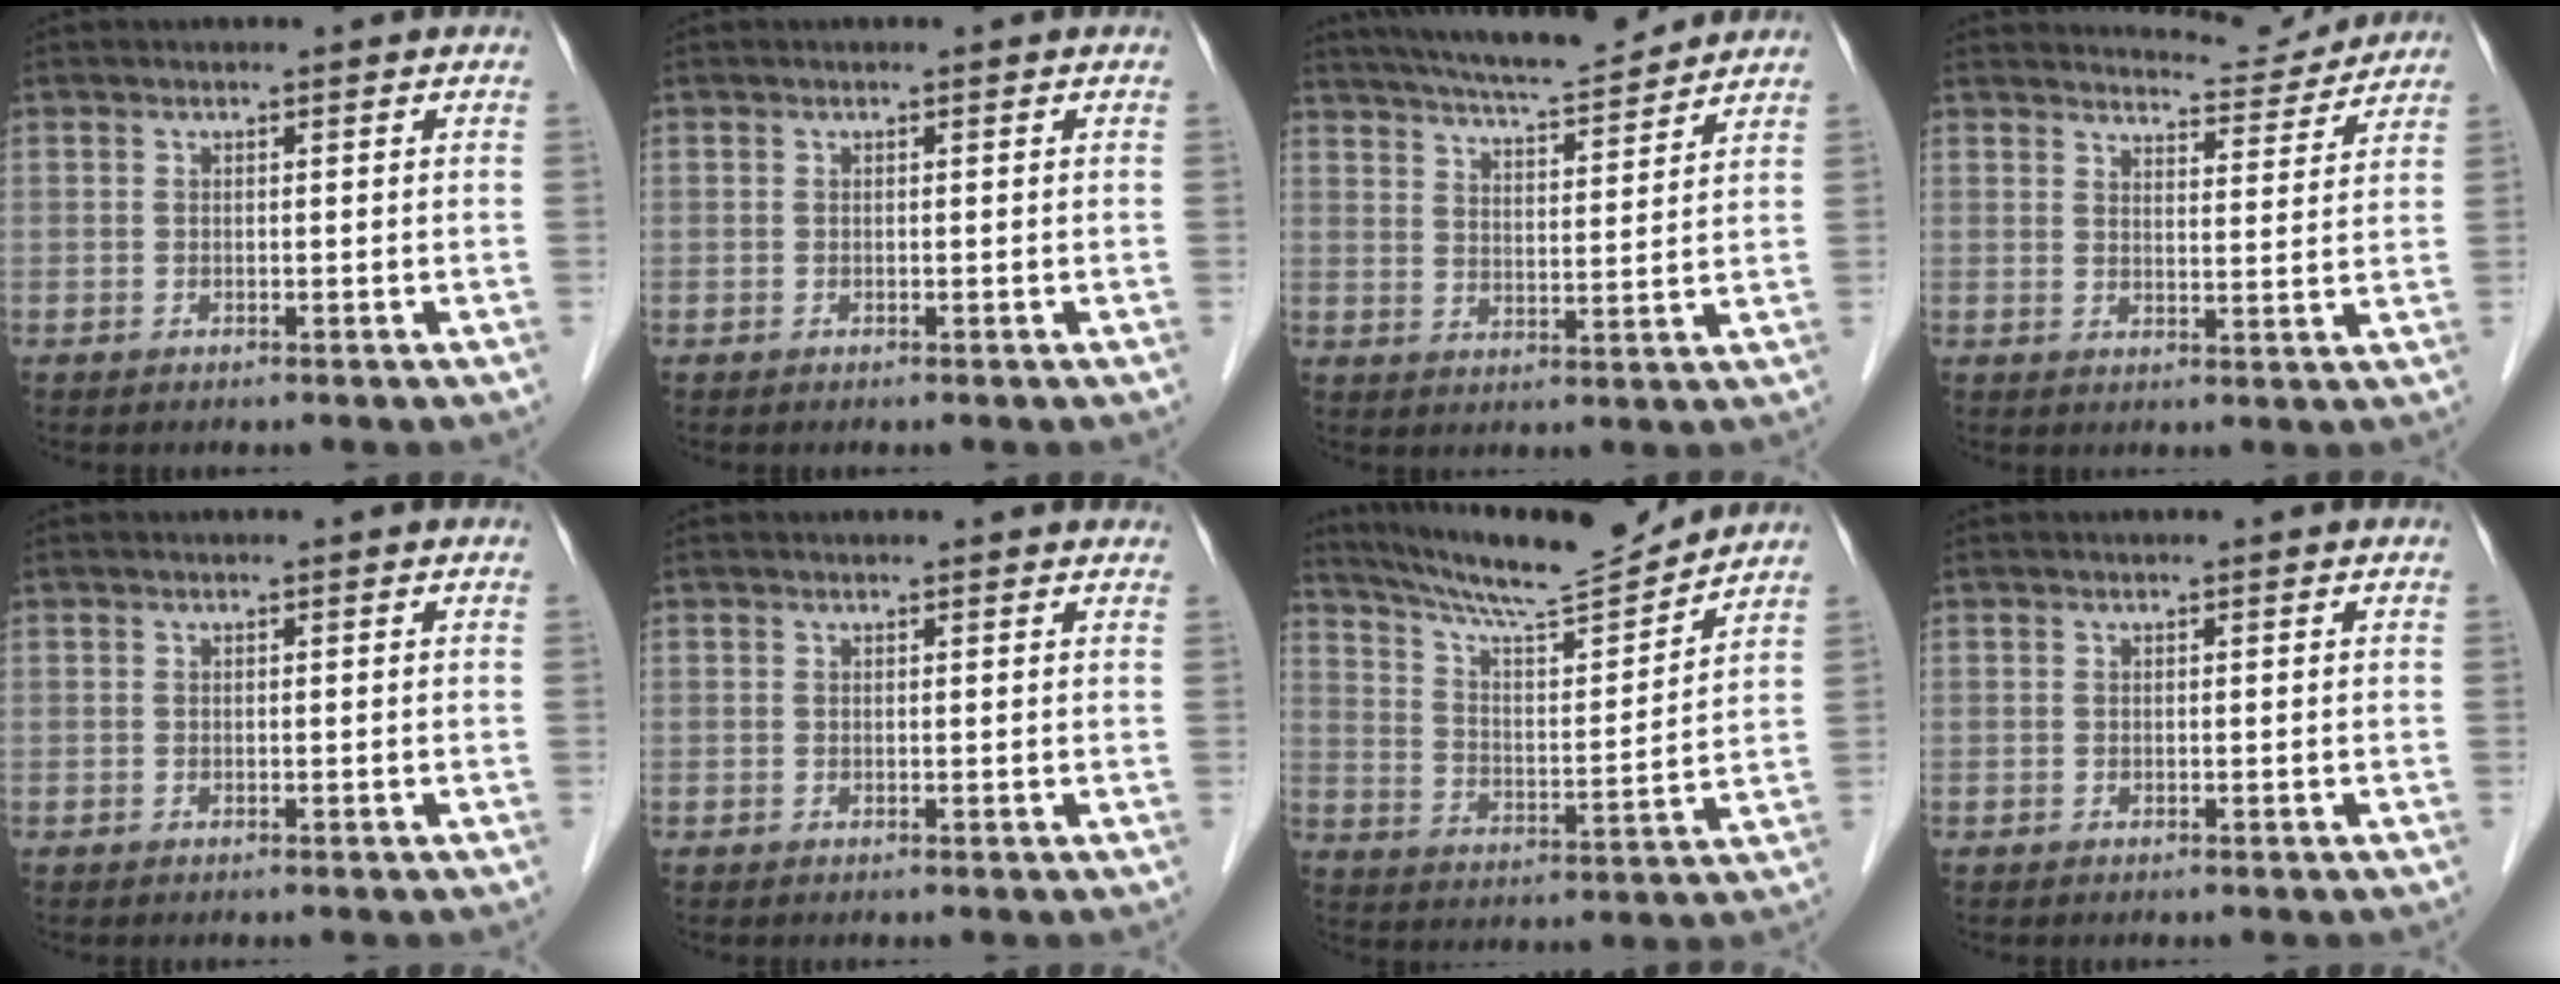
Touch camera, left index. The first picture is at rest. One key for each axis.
{"total": 0.0}
{"total": 12.7, "fx": 11.5, "fy": 1.1, "fz": 5.3, "tx": -0.094, "ty": 0.002, "tz": 0.177}
{"total": 6.4, "fx": 6.4, "fy": 0.4, "fz": -0.4, "tx": 0.002, "ty": -0.009, "tz": 0.080}
{"total": 0.0}
{"total": 2.4, "fx": 2.2, "fy": 0.7, "fz": 0.7, "tx": -0.011, "ty": 0.009, "tz": 0.014}
{"total": 14.0, "fx": 13.2, "fy": -0.2, "fz": 4.7, "tx": -0.088, "ty": -0.009, "tz": 0.217}
{"total": 0.0}